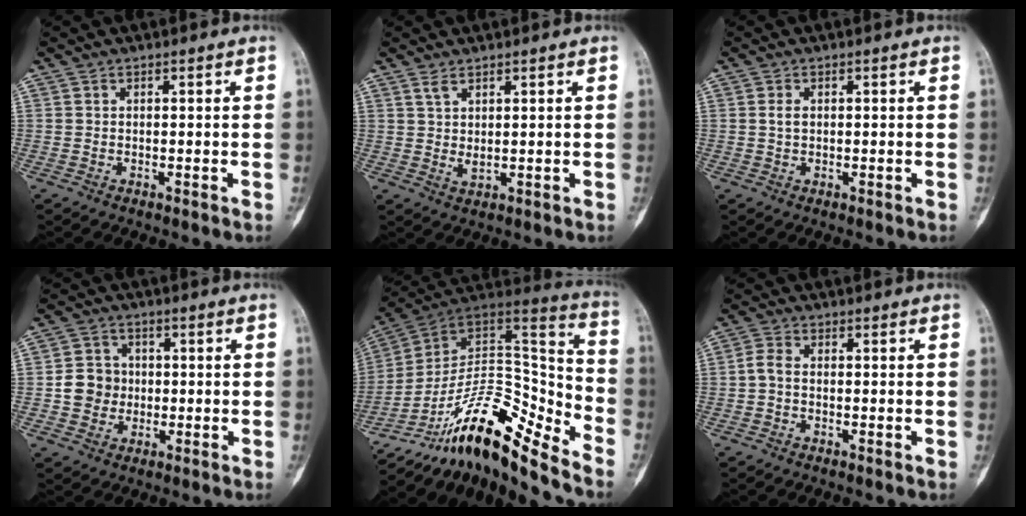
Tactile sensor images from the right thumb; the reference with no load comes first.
{"total": 2.7, "force": [1.5, 0.9, 2.1], "torque": [-0.046, -0.011, 0.035]}
{"total": 1.4, "force": [0.2, 0.9, 1.1], "torque": [-0.017, 0.002, 0.004]}
{"total": 6.1, "force": [-0.6, 5.7, 2.2], "torque": [-0.017, 0.011, -0.015]}
{"total": 20.9, "force": [-15.3, 5.9, 13.0], "torque": [-0.186, 0.124, -0.260]}
{"total": 2.6, "force": [-0.5, 1.5, 2.0], "torque": [-0.042, 0.006, -0.018]}